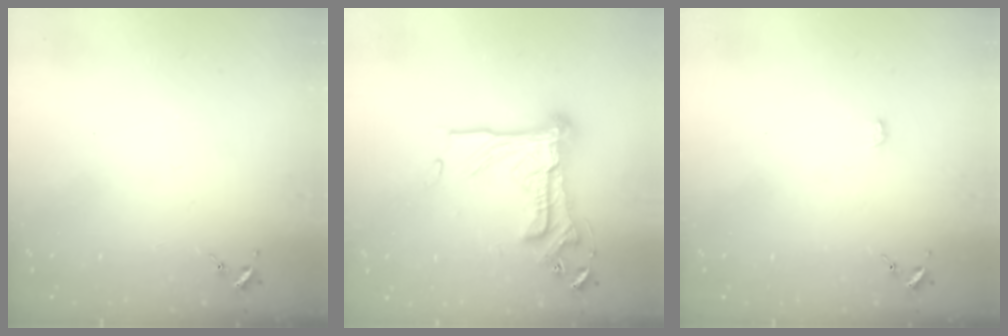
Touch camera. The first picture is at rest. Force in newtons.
{"total": 19.3, "press": 19.1, "slide": 2.9}
{"total": 1.9, "press": 1.9, "slide": 0.2}